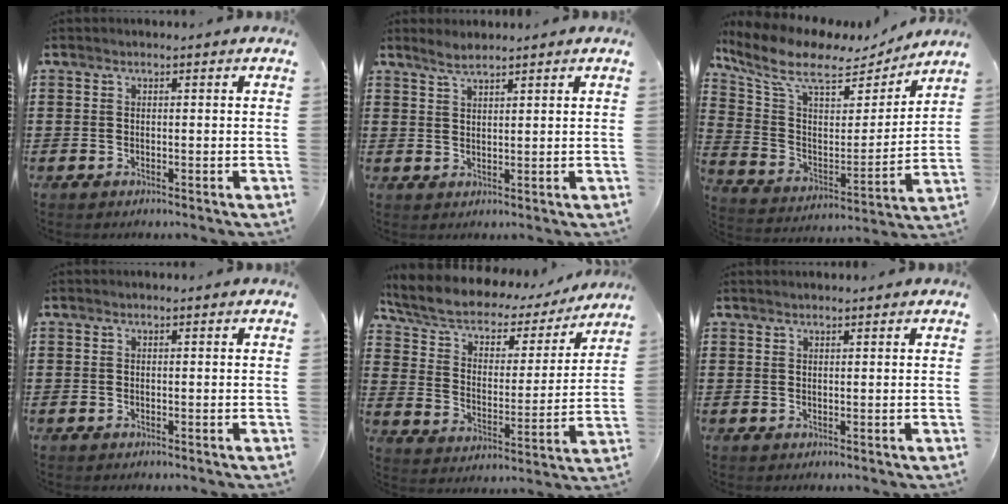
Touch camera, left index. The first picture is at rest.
{"total": 2.4, "force": [2.0, 0.4, 1.2], "torque": [-0.029, 0.003, 0.038]}
{"total": 9.8, "force": [7.4, 3.2, 5.5], "torque": [-0.141, -0.040, 0.125]}
{"total": 0.0}
{"total": 5.5, "force": [4.1, 2.7, 2.6], "torque": [-0.071, -0.029, 0.066]}
{"total": 0.8, "force": [0.7, 0.0, 0.2], "torque": [-0.005, -0.001, 0.015]}